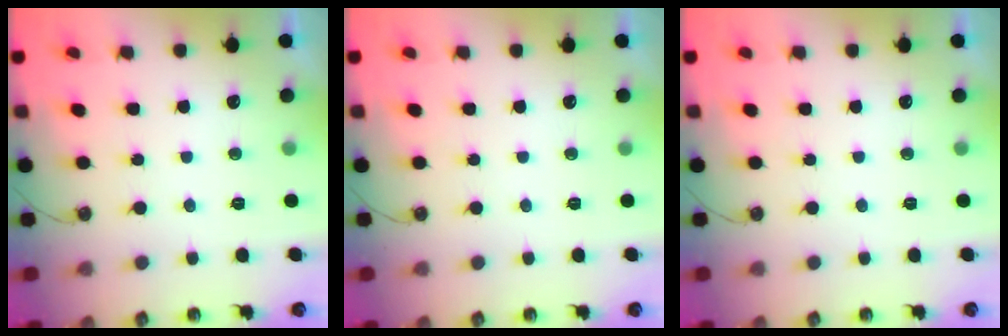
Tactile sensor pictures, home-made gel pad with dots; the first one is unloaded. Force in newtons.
{"total": 0.0}
{"total": 0.0}